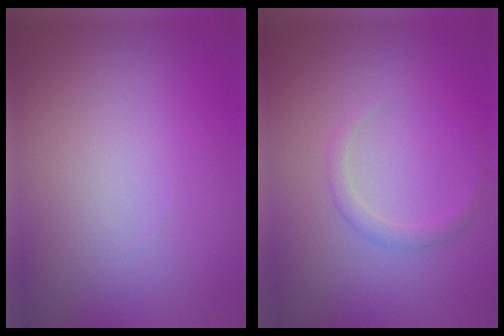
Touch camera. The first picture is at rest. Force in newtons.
{"total": 1.2, "press": 1.2, "slide": 0.1}